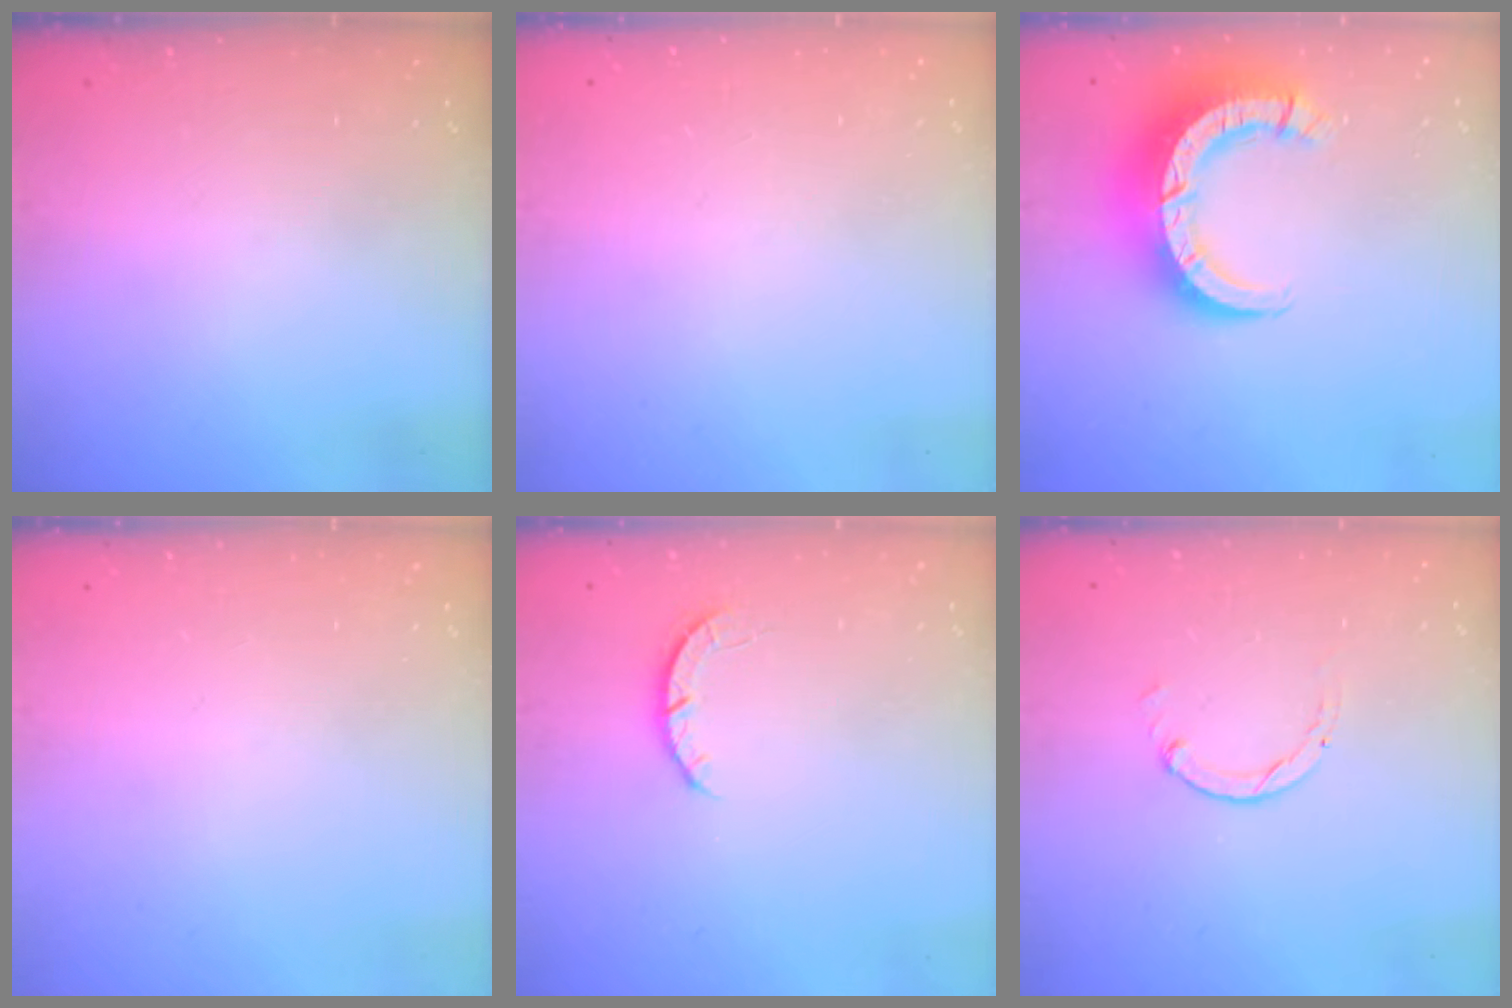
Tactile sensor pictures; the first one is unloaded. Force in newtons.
{"total": 2.2, "press": 2.2, "slide": 0.1}
{"total": 12.5, "press": 12.4, "slide": 1.3}
{"total": 0.0}
{"total": 2.7, "press": 2.6, "slide": 0.4}
{"total": 0.0}